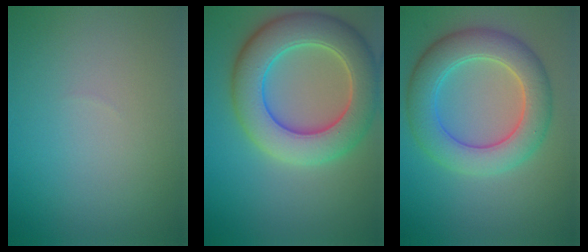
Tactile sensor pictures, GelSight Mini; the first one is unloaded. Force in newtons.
{"total": 8.9, "press": 8.9, "slide": 0.6}
{"total": 6.8, "press": 6.8, "slide": 0.1}